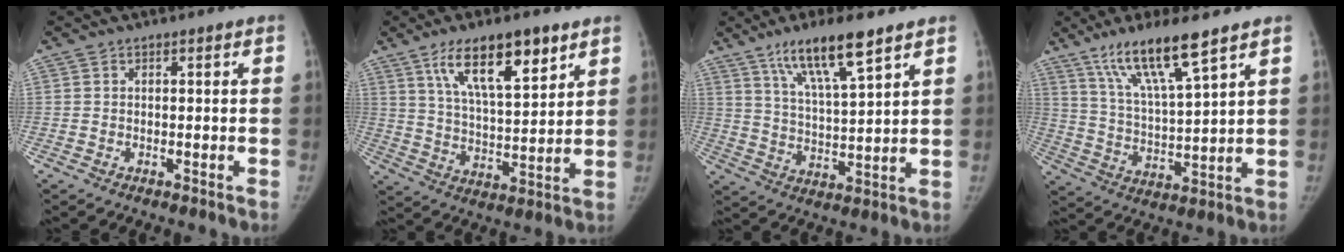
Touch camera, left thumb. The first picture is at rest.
{"total": 14.8, "force": [8.5, 5.0, 11.1], "torque": [-0.162, -0.035, 0.151]}
{"total": 12.6, "force": [8.0, 2.2, 9.5], "torque": [-0.162, -0.034, 0.147]}
{"total": 13.4, "force": [8.8, 1.7, 9.9], "torque": [-0.182, -0.040, 0.173]}